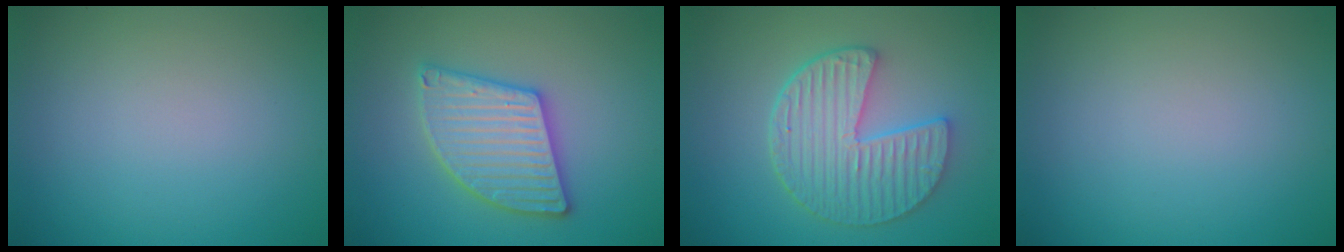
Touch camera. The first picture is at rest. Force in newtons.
{"total": 5.5, "press": 5.5, "slide": 0.7}
{"total": 5.9, "press": 4.7, "slide": 3.5}
{"total": 0.0}